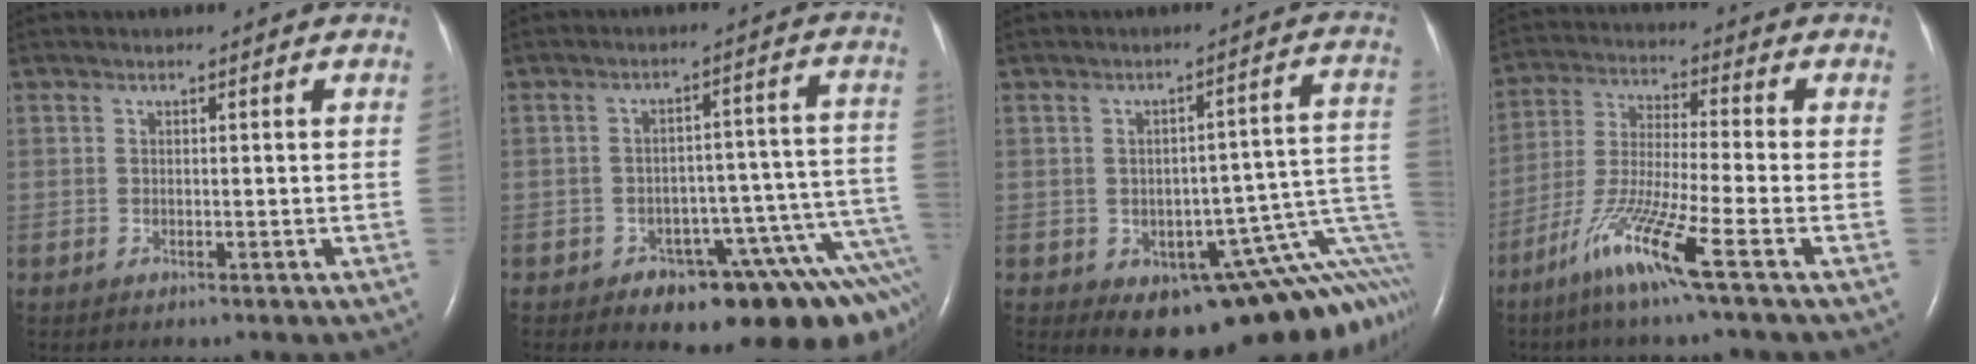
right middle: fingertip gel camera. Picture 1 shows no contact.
{"total": 13.8, "force": [-8.6, 4.4, 9.8], "torque": [-0.042, 0.062, -0.106]}
{"total": 16.9, "force": [-10.6, 6.0, 11.7], "torque": [-0.038, 0.055, -0.121]}
{"total": 11.2, "force": [-6.3, -1.1, 9.1], "torque": [-0.188, -0.030, -0.130]}